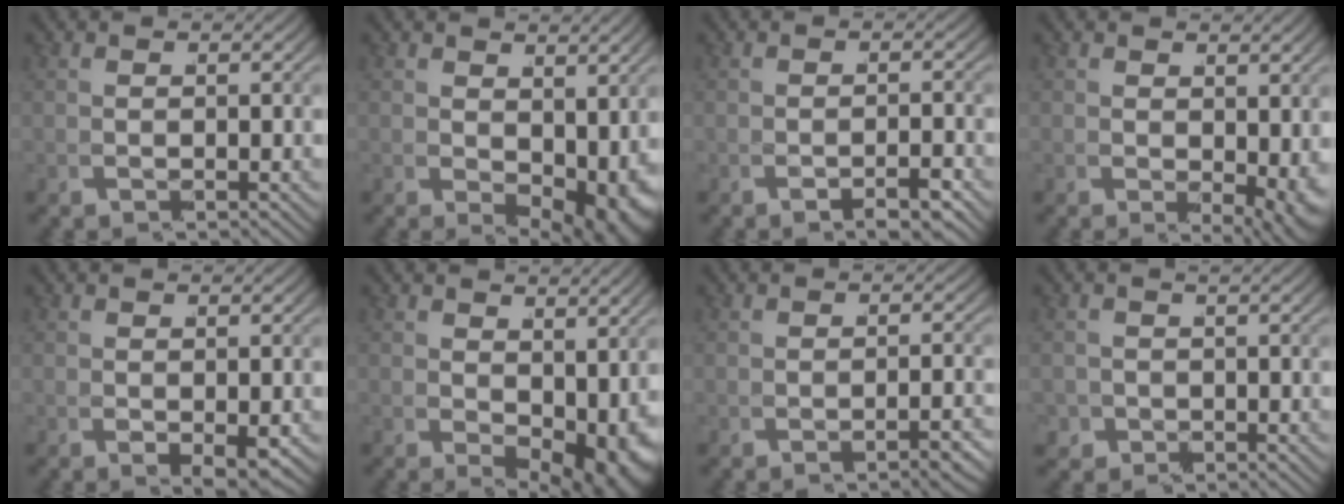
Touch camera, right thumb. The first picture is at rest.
{"total": 4.3, "force": [0.0, 2.1, 3.8], "torque": [-0.063, -0.020, 0.017]}
{"total": 1.7, "force": [-1.6, -0.6, 0.2], "torque": [-0.015, -0.003, -0.024]}
{"total": 2.1, "force": [0.1, 0.8, 2.0], "torque": [-0.034, -0.015, 0.014]}
{"total": 1.4, "force": [-0.2, 0.1, 1.4], "torque": [-0.021, -0.002, 0.000]}
{"total": 4.9, "force": [-0.2, 2.3, 4.3], "torque": [-0.068, -0.019, 0.013]}
{"total": 1.8, "force": [-1.5, -0.8, 0.5], "torque": [-0.020, -0.003, -0.024]}
{"total": 2.7, "force": [-1.2, 2.3, 0.3], "torque": [-0.020, -0.025, -0.006]}